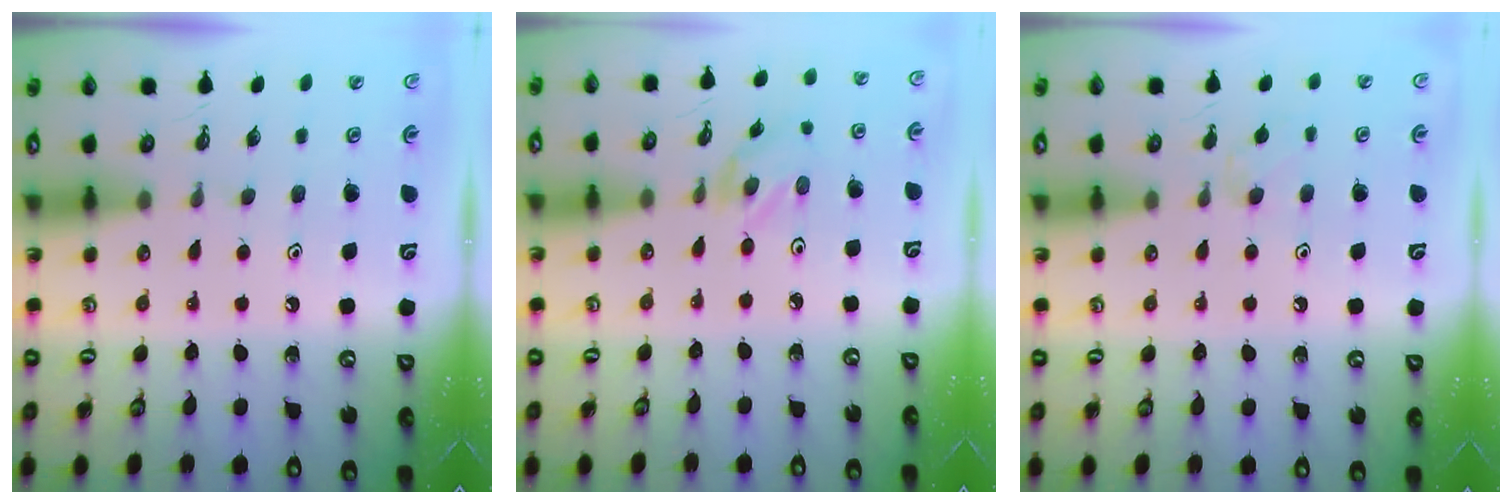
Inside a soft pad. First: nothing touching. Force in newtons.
{"total": 1.6, "press": 1.5, "slide": 0.3}
{"total": 5.2, "press": 5.1, "slide": 1.0}